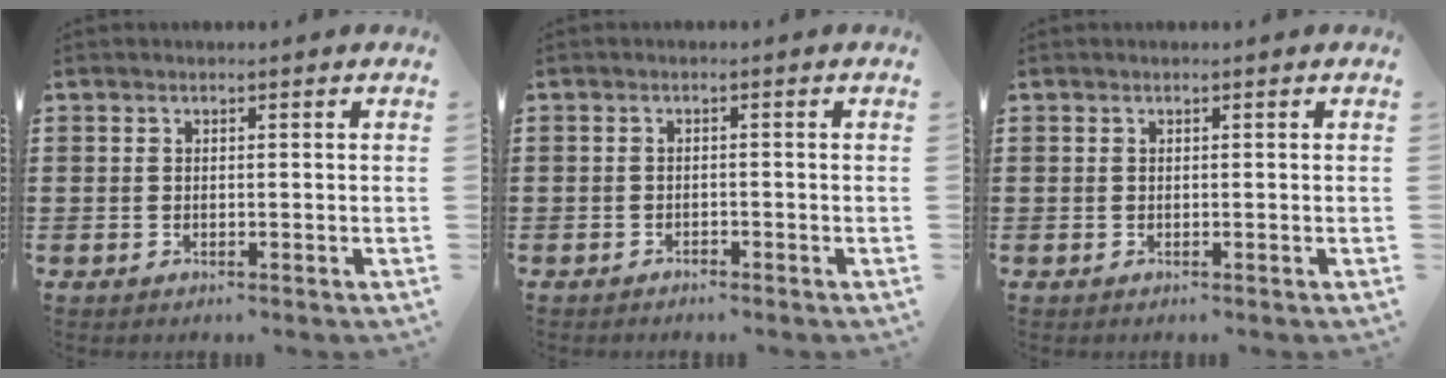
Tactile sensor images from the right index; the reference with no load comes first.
{"total": 1.1, "force": [-1.1, 0.1, -0.1], "torque": [-0.002, 0.001, -0.025]}
{"total": 0.0}